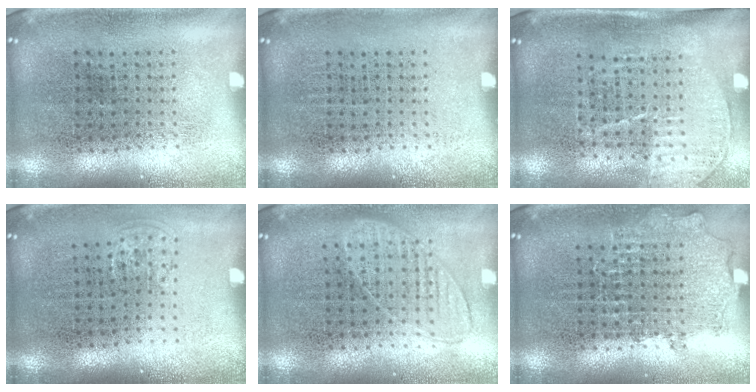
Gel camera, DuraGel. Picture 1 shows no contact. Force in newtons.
{"total": 0.0}
{"total": 1.5, "press": 1.3, "slide": 0.8}
{"total": 0.7, "press": 0.5, "slide": 0.4}
{"total": 0.8, "press": 0.8, "slide": 0.3}
{"total": 0.9, "press": 0.8, "slide": 0.3}